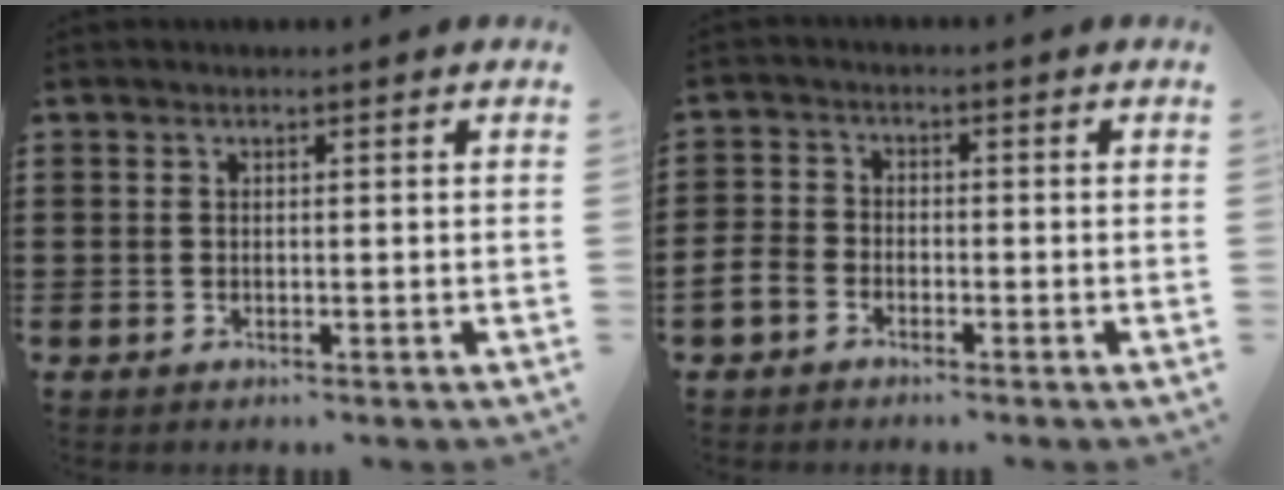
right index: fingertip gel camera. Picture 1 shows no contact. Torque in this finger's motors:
{"motor_torque": [1.09, 1.04, 0.35, 0.07]}